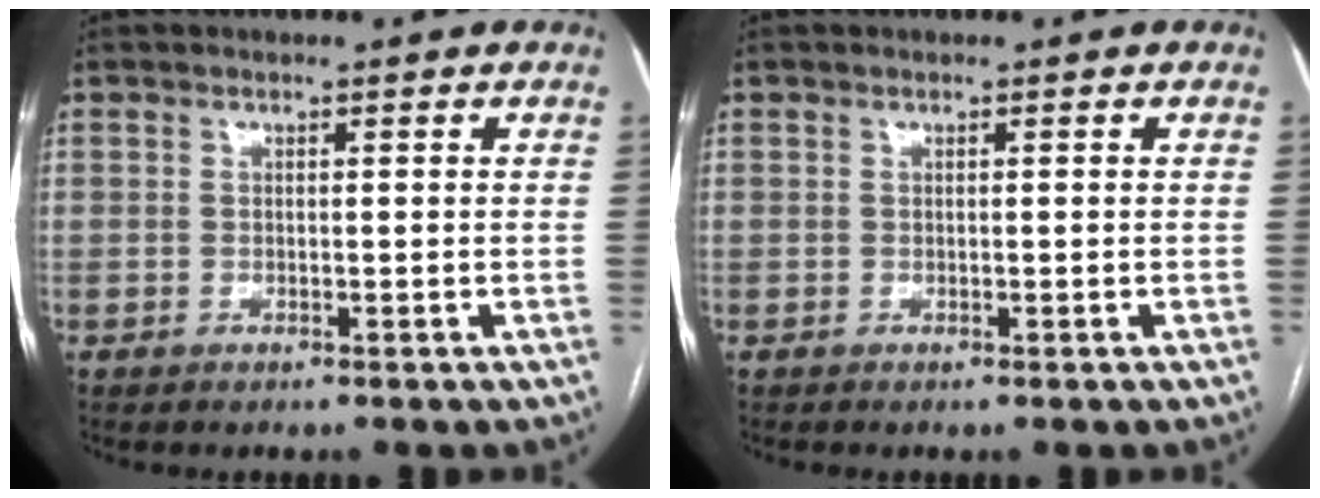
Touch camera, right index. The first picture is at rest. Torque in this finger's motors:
{"motor_torque": [-0.02, -0.05, 0.04, 0.01]}